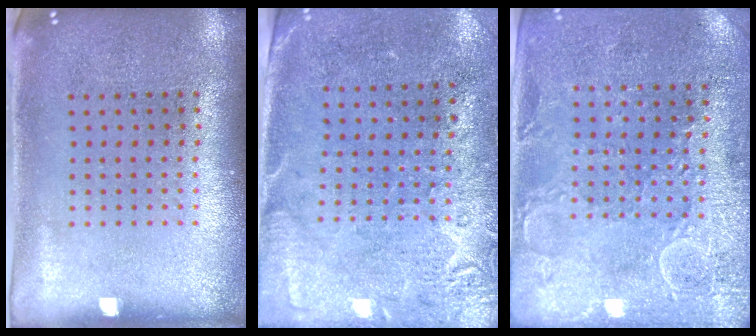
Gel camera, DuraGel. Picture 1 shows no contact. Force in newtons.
{"total": 2.7, "press": 2.3, "slide": 1.4}
{"total": 2.8, "press": 2.7, "slide": 0.8}